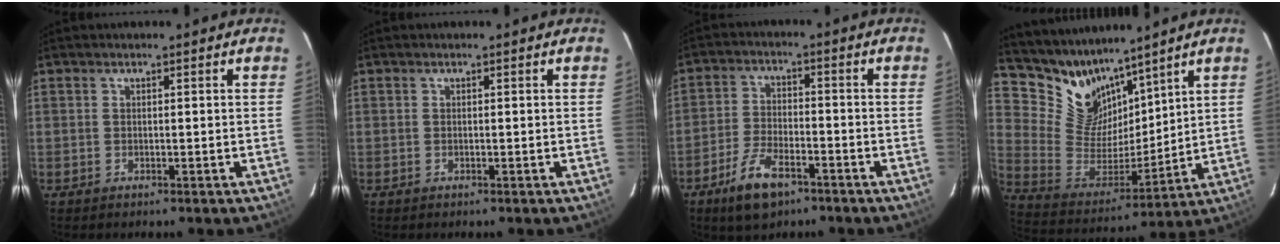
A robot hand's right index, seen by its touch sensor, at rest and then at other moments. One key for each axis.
{"total": 0.0}
{"total": 8.9, "fx": -5.6, "fy": 3.8, "fz": 5.7, "tx": -0.131, "ty": -0.005, "tz": -0.104}
{"total": 13.3, "fx": 11.0, "fy": 6.5, "fz": 3.7, "tx": -0.086, "ty": -0.008, "tz": 0.226}